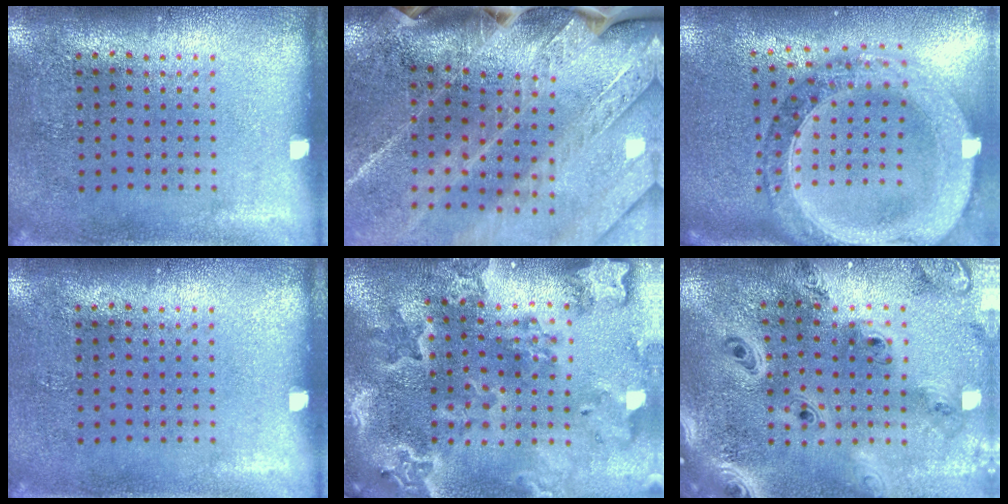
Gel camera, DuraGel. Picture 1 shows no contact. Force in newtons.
{"total": 3.8, "press": 3.3, "slide": 1.9}
{"total": 2.2, "press": 2.0, "slide": 0.9}
{"total": 0.0}
{"total": 3.6, "press": 3.2, "slide": 1.8}
{"total": 3.8, "press": 2.9, "slide": 2.4}